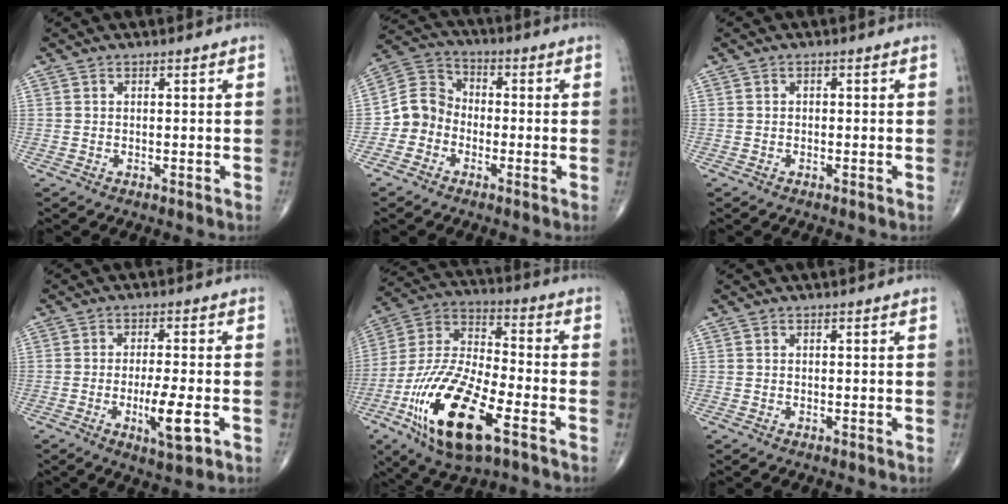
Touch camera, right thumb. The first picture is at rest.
{"total": 7.5, "force": [-2.5, 6.6, 2.6], "torque": [-0.028, 0.035, -0.061]}
{"total": 0.6, "force": [-0.1, 0.5, 0.3], "torque": [0.003, 0.003, -0.006]}
{"total": 7.4, "force": [-2.4, 1.8, 6.8], "torque": [-0.119, -0.005, -0.035]}
{"total": 22.0, "force": [-9.6, 8.4, 17.9], "torque": [-0.373, 0.027, -0.174]}
{"total": 0.0}